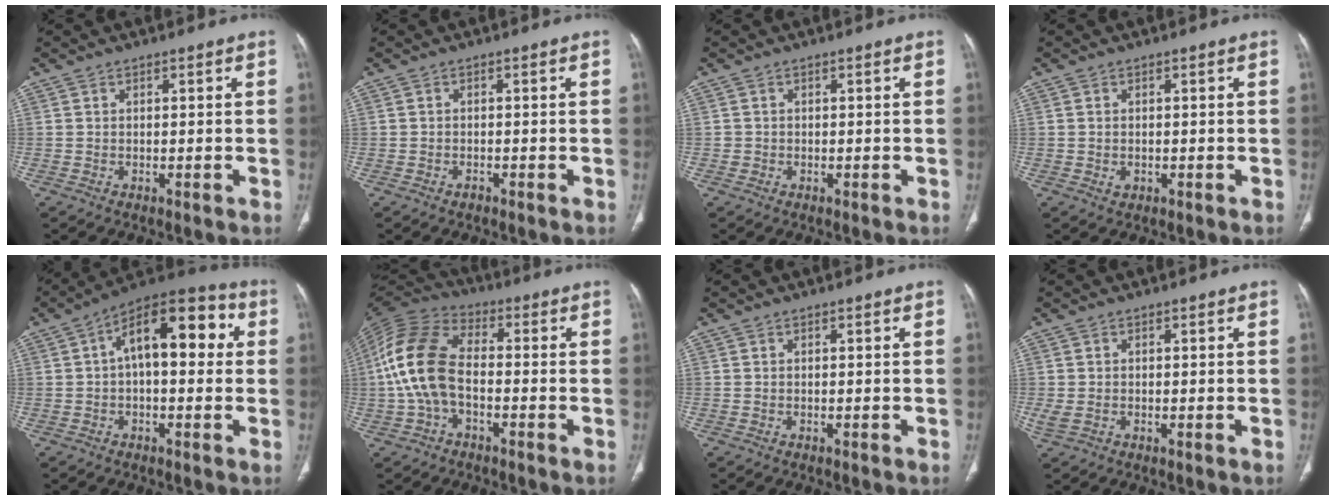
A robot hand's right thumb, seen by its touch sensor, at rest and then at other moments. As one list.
[{"total": 0.8, "force": [-0.6, 0.4, 0.2], "torque": [-0.004, 0.002, -0.013]}, {"total": 0.8, "force": [-0.1, 0.8, 0.0], "torque": [0.003, 0.005, -0.003]}, {"total": 1.3, "force": [-0.2, 1.0, 0.7], "torque": [-0.012, 0.002, 0.000]}, {"total": 15.7, "force": [2.7, 7.7, 13.4], "torque": [-0.169, 0.041, 0.033]}, {"total": 13.9, "force": [-1.7, 8.4, 10.9], "torque": [-0.231, 0.035, -0.042]}, {"total": 0.0}, {"total": 2.1, "force": [-0.2, 1.5, 1.6], "torque": [-0.050, 0.004, -0.001]}]